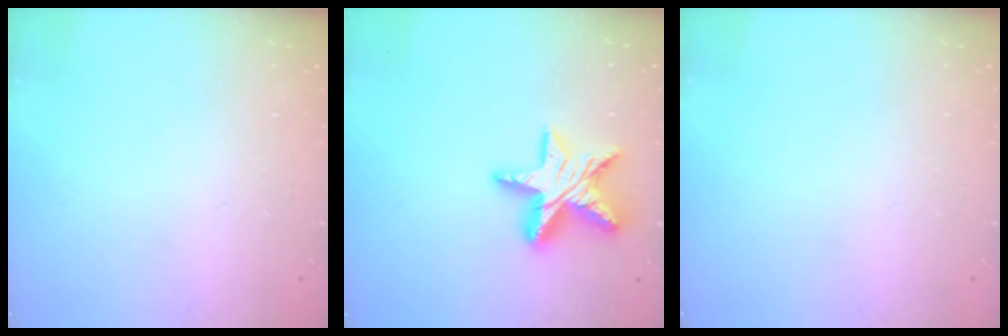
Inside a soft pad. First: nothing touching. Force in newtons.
{"total": 15.5, "press": 15.4, "slide": 1.1}
{"total": 0.0}